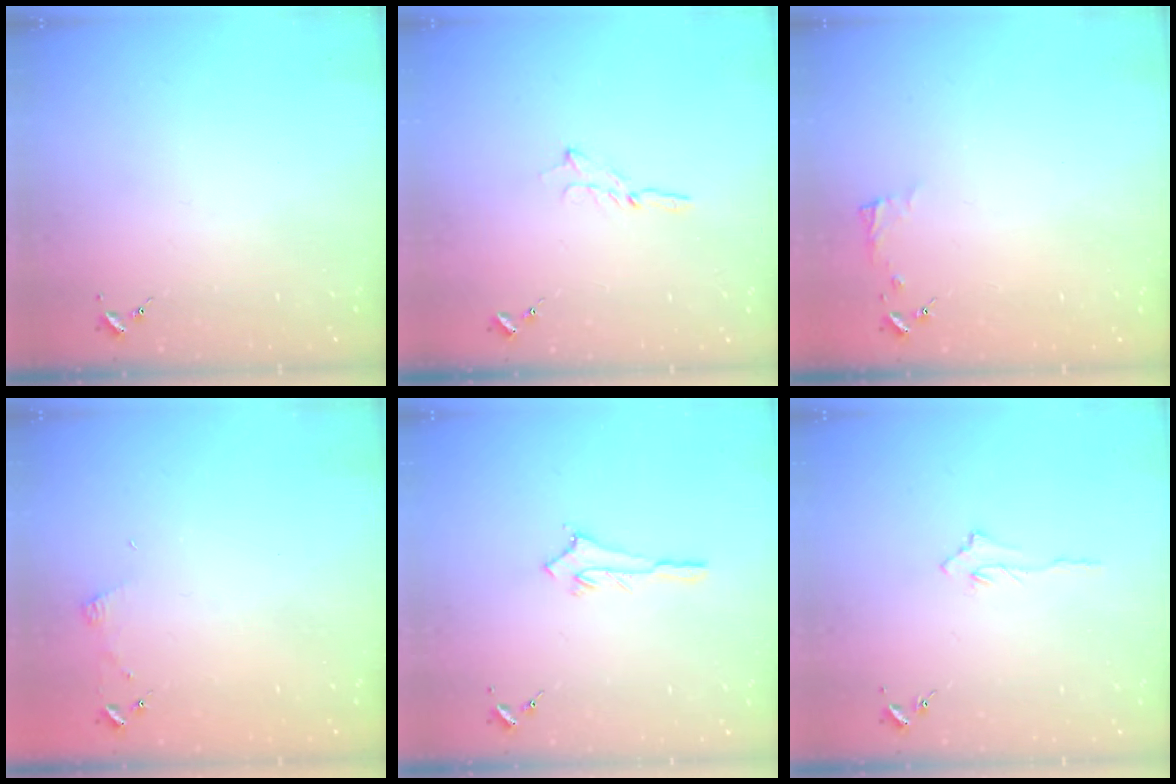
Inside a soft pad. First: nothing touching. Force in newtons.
{"total": 2.0, "press": 2.0, "slide": 0.2}
{"total": 3.8, "press": 3.7, "slide": 0.4}
{"total": 3.6, "press": 3.6, "slide": 0.4}
{"total": 2.9, "press": 2.8, "slide": 0.4}
{"total": 3.2, "press": 3.2, "slide": 0.4}